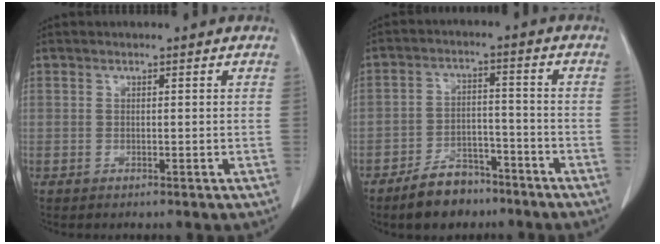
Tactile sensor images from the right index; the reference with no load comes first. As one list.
[{"total": 8.4, "force": [-6.3, 4.3, 3.6], "torque": [-0.070, 0.009, -0.105]}]